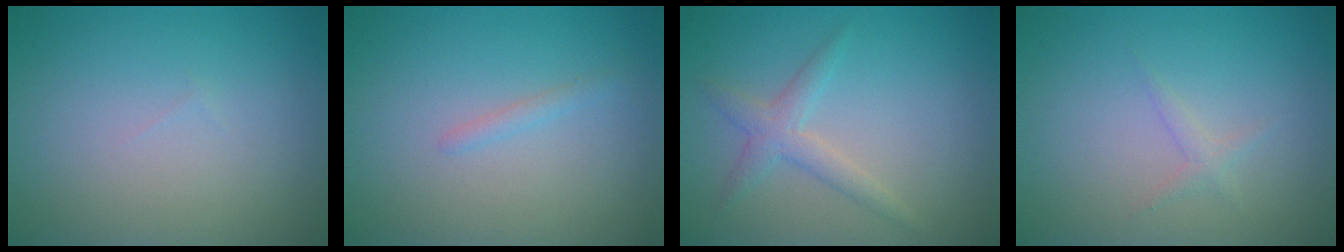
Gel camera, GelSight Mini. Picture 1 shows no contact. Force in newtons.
{"total": 0.7, "press": 0.7, "slide": 0.0}
{"total": 2.2, "press": 2.2, "slide": 0.1}
{"total": 0.9, "press": 0.9, "slide": 0.0}